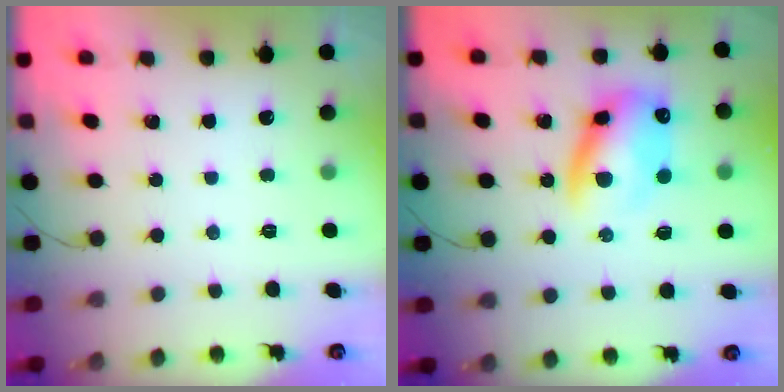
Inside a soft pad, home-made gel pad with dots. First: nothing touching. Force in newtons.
{"total": 12.5, "press": 12.0, "slide": 3.2}